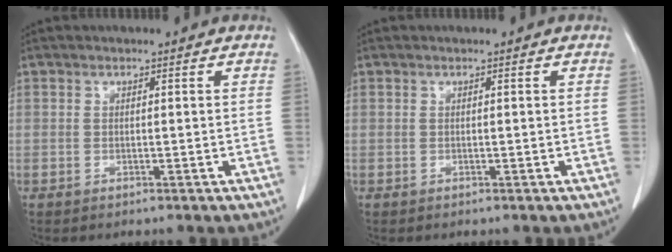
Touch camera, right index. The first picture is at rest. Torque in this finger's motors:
{"motor_torque": [0.00, 0.00, 0.00, 0.00]}